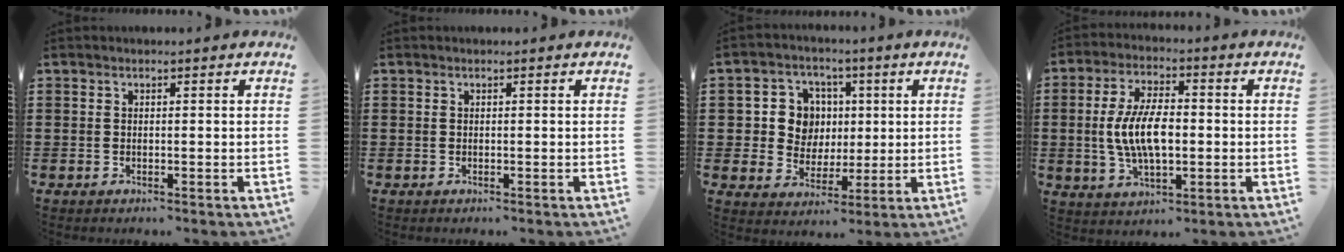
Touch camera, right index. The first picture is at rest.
{"total": 0.0}
{"total": 7.8, "force": [1.0, 7.1, 3.0], "torque": [-0.082, 0.018, 0.020]}
{"total": 8.8, "force": [-0.5, 4.0, 7.8], "torque": [-0.168, 0.000, -0.013]}